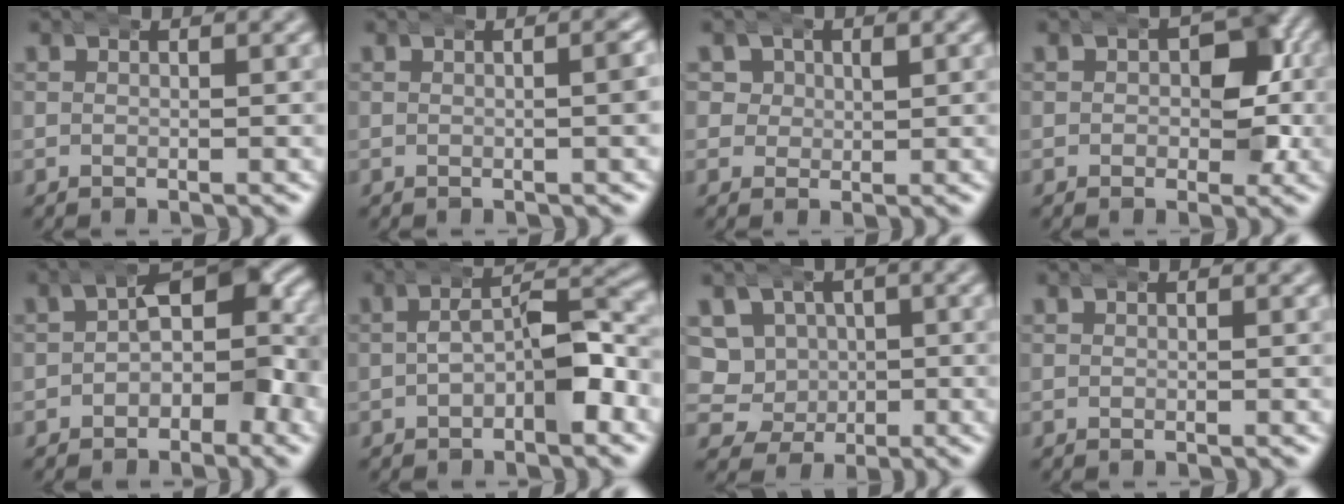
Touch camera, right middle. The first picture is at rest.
{"total": 2.4, "force": [0.4, 0.7, 2.2], "torque": [-0.023, 0.011, 0.001]}
{"total": 4.3, "force": [1.8, 3.5, 1.7], "torque": [-0.041, 0.000, 0.029]}
{"total": 4.2, "force": [0.1, 2.9, 3.1], "torque": [-0.039, -0.005, -0.002]}
{"total": 8.1, "force": [0.8, 4.5, 6.7], "torque": [-0.079, 0.003, 0.009]}
{"total": 5.1, "force": [-0.3, 2.4, 4.5], "torque": [-0.056, 0.012, -0.013]}
{"total": 9.3, "force": [-0.2, 8.7, 3.2], "torque": [-0.084, -0.028, -0.006]}
{"total": 0.0}